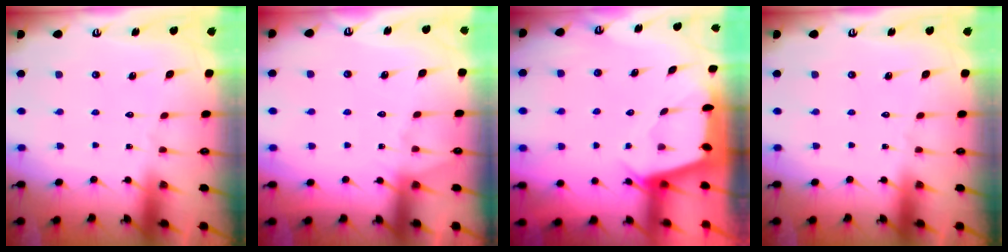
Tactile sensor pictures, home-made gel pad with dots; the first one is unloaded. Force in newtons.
{"total": 6.3, "press": 6.3, "slide": 0.7}
{"total": 3.1, "press": 3.1, "slide": 0.2}
{"total": 0.0}